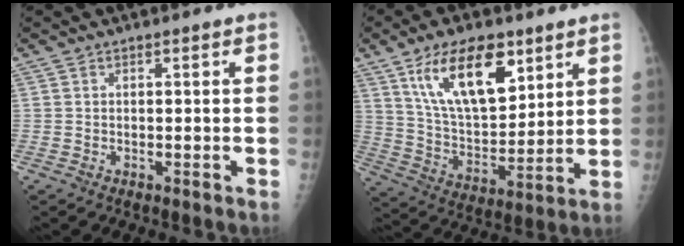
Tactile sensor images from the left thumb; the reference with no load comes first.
{"total": 17.5, "force": [9.3, 8.3, 12.2], "torque": [-0.169, -0.046, 0.175]}